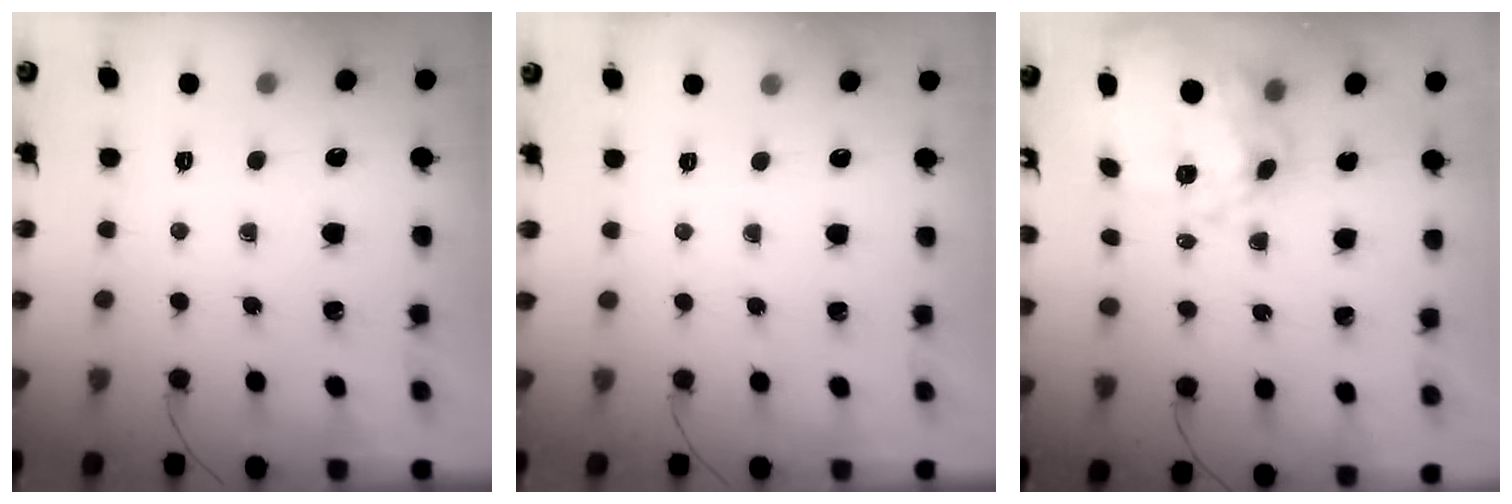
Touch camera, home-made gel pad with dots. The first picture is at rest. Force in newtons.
{"total": 2.4, "press": 2.4, "slide": 0.5}
{"total": 17.4, "press": 16.9, "slide": 4.0}